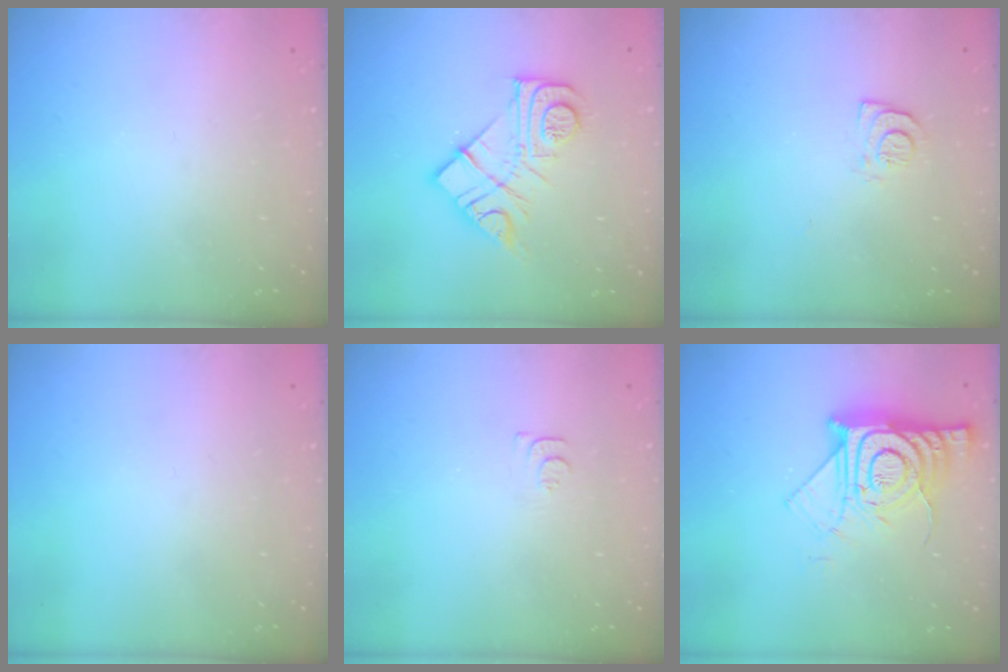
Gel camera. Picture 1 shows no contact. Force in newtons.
{"total": 13.9, "press": 13.8, "slide": 0.9}
{"total": 6.8, "press": 6.7, "slide": 0.7}
{"total": 0.0}
{"total": 3.7, "press": 3.6, "slide": 0.5}
{"total": 15.1, "press": 15.0, "slide": 1.2}